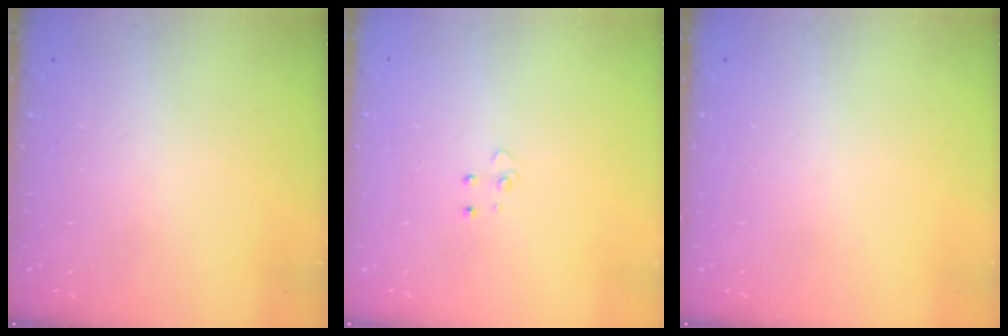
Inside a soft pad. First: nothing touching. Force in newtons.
{"total": 3.4, "press": 3.4, "slide": 0.3}
{"total": 0.0}